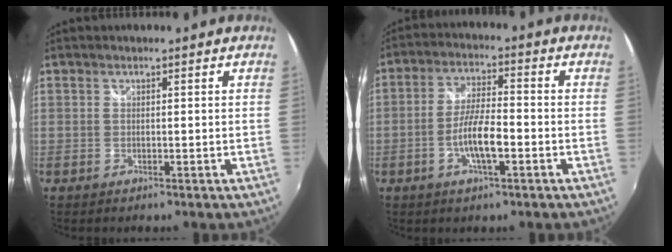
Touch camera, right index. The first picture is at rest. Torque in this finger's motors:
{"motor_torque": [1.04, -0.22, 0.51, 0.14]}